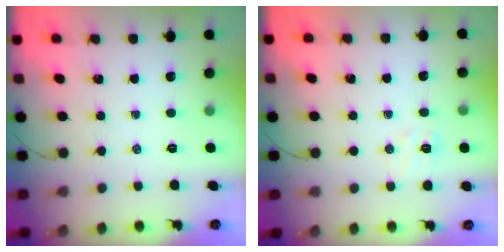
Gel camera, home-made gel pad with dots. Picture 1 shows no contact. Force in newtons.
{"total": 5.9, "press": 5.7, "slide": 1.5}